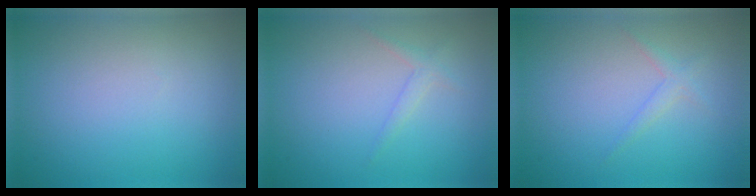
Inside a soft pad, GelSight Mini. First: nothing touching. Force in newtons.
{"total": 1.1, "press": 1.1, "slide": 0.1}
{"total": 1.1, "press": 1.1, "slide": 0.1}